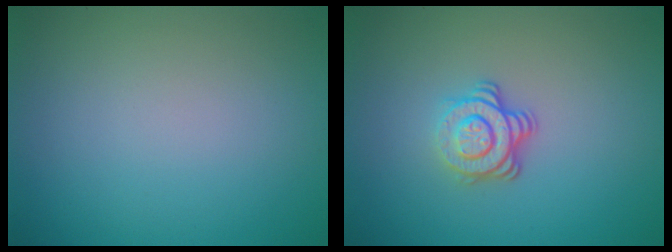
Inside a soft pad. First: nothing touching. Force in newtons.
{"total": 3.5, "press": 2.5, "slide": 2.4}